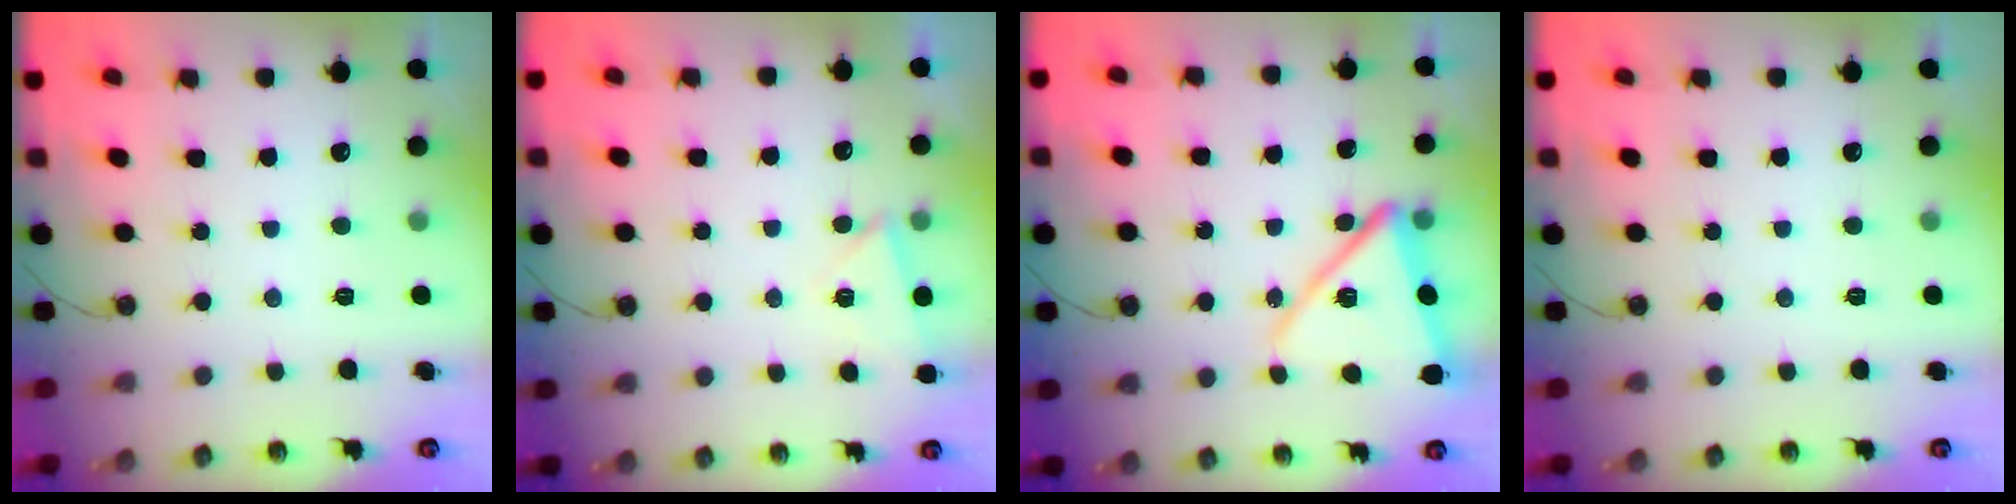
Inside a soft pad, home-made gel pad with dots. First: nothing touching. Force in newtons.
{"total": 4.5, "press": 3.7, "slide": 2.6}
{"total": 15.0, "press": 14.9, "slide": 1.6}
{"total": 0.0}